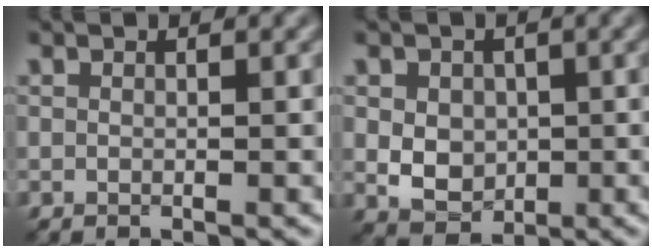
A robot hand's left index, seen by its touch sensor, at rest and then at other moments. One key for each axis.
{"total": 4.0, "fx": 0.1, "fy": 3.2, "fz": 2.5, "tx": -0.042, "ty": 0.004, "tz": 0.002}